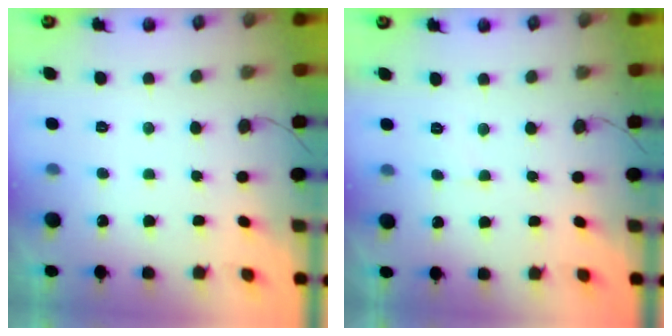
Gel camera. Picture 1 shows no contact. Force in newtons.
{"total": 2.6, "press": 2.6, "slide": 0.2}